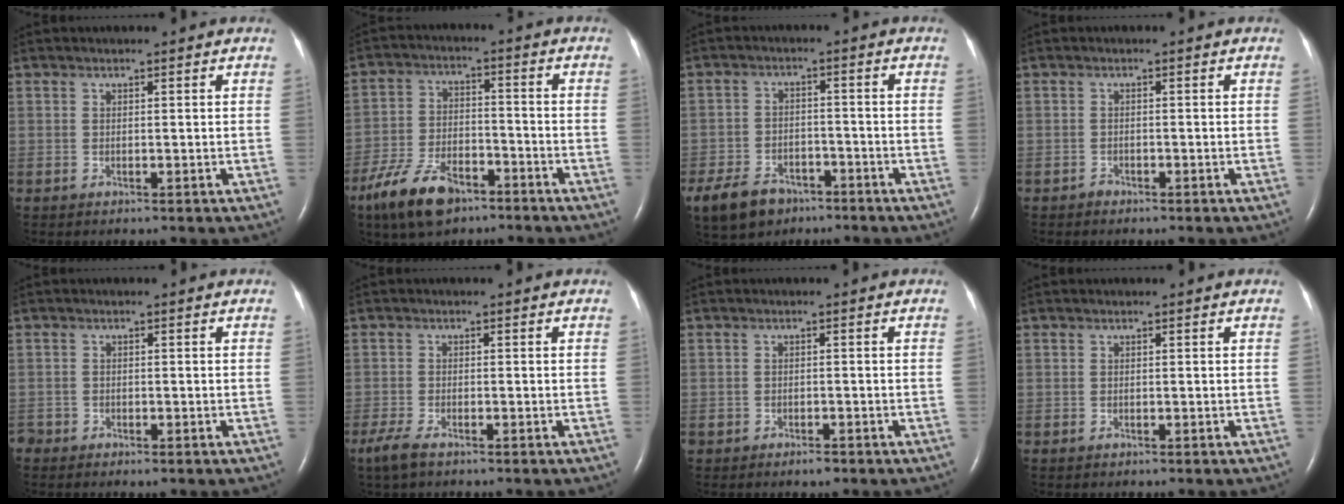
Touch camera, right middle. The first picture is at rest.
{"total": 10.6, "force": [-7.2, 4.6, 6.3], "torque": [-0.132, -0.009, -0.132]}
{"total": 9.9, "force": [-6.7, 6.0, 4.1], "torque": [-0.093, -0.002, -0.108]}
{"total": 0.8, "force": [-0.7, 0.4, 0.0], "torque": [0.000, 0.001, -0.015]}
{"total": 1.9, "force": [-1.5, 1.0, 0.6], "torque": [-0.007, 0.000, -0.022]}
{"total": 3.7, "force": [-2.6, 0.9, 2.4], "torque": [-0.061, -0.011, -0.047]}
{"total": 1.6, "force": [-1.2, 0.8, 0.7], "torque": [-0.014, 0.001, -0.014]}
{"total": 0.0}